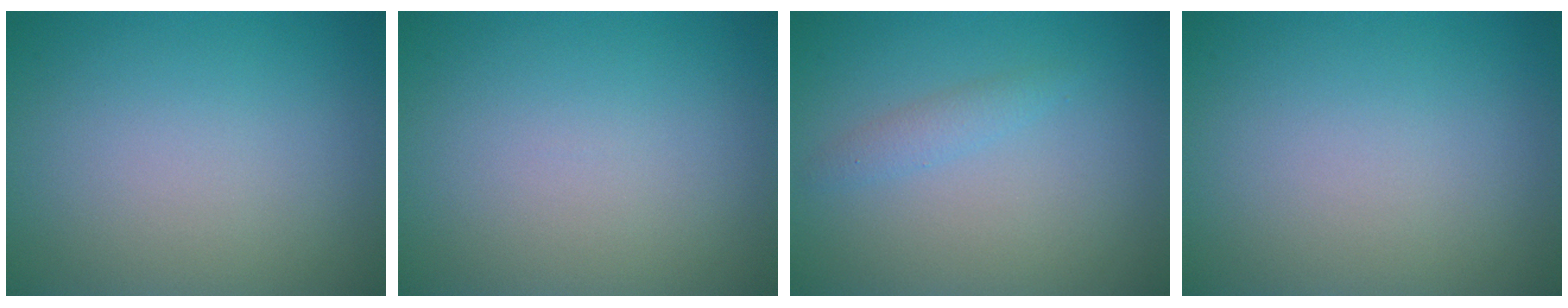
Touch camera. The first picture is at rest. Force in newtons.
{"total": 0.0}
{"total": 1.3, "press": 1.3, "slide": 0.1}
{"total": 0.0}